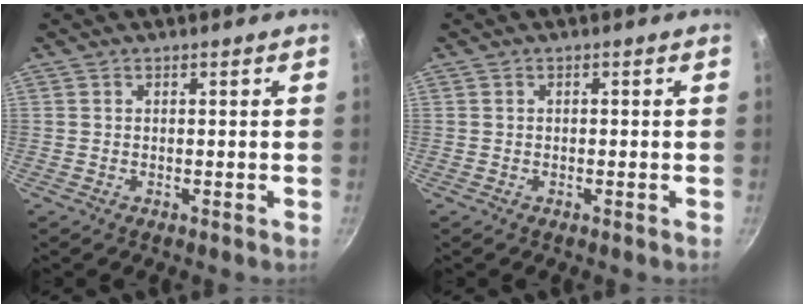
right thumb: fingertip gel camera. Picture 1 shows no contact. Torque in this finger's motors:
{"motor_torque": [-0.08, -0.20, 0.03, -0.30, -0.03]}